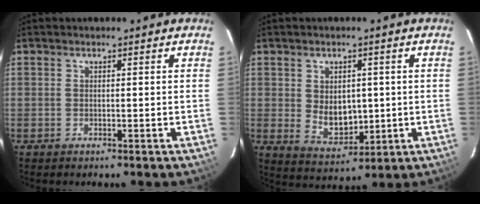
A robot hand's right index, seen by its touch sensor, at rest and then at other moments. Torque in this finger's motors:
{"motor_torque": [0.32, 0.13, 0.15, 0.02]}